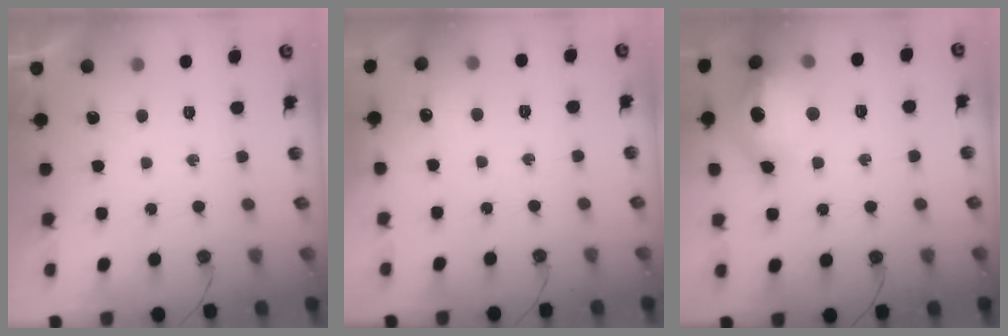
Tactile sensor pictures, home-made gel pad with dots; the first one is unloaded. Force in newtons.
{"total": 5.2, "press": 5.1, "slide": 0.7}
{"total": 17.8, "press": 17.7, "slide": 1.6}